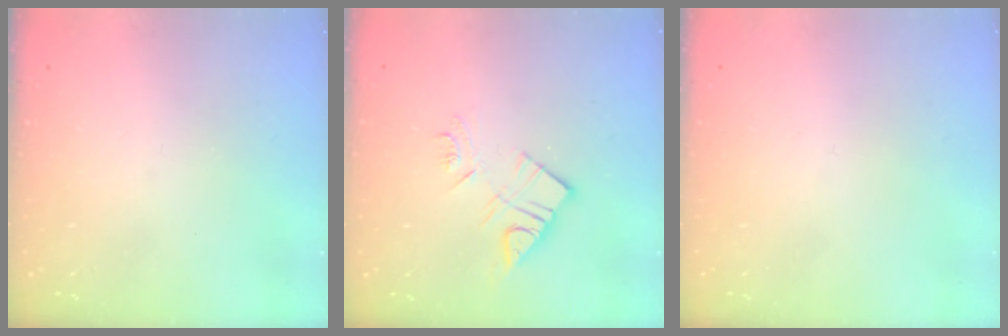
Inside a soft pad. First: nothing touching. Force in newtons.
{"total": 10.9, "press": 10.9, "slide": 0.9}
{"total": 1.7, "press": 1.7, "slide": 0.1}